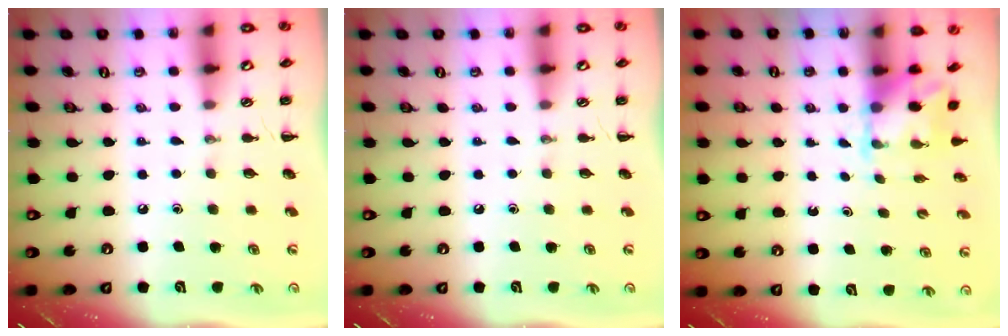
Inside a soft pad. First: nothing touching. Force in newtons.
{"total": 0.0}
{"total": 2.0, "press": 1.9, "slide": 0.7}